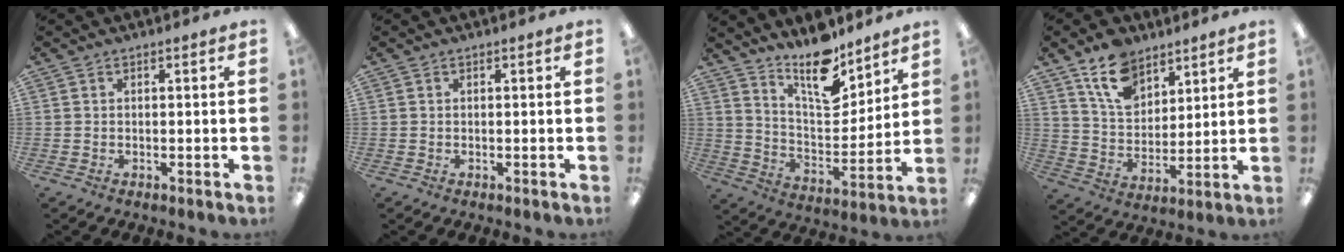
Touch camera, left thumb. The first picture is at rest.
{"total": 0.0}
{"total": 14.6, "force": [11.3, 5.7, 7.3], "torque": [-0.113, -0.081, 0.198]}
{"total": 13.0, "force": [8.8, 7.7, 5.7], "torque": [-0.109, -0.034, 0.168]}